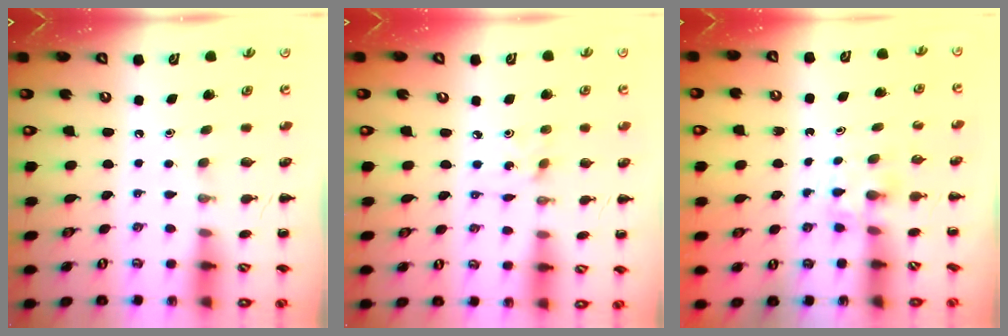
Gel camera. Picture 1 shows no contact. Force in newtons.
{"total": 1.2, "press": 1.2, "slide": 0.4}
{"total": 1.7, "press": 1.4, "slide": 0.9}